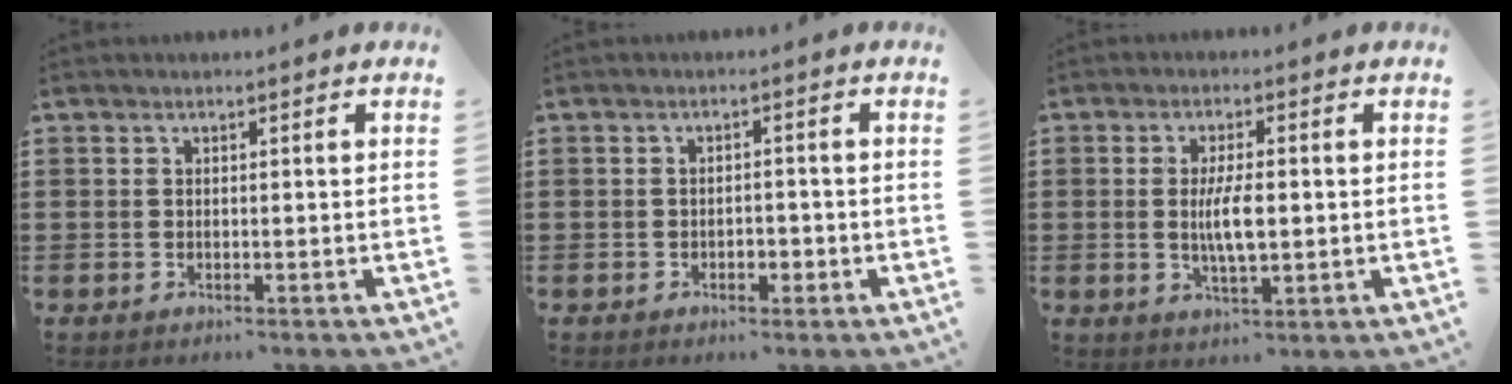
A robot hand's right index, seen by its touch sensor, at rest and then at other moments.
{"total": 1.8, "force": [-1.0, 1.0, 1.2], "torque": [-0.026, 0.000, -0.021]}
{"total": 5.8, "force": [-0.1, 1.8, 5.5], "torque": [-0.106, -0.007, -0.009]}